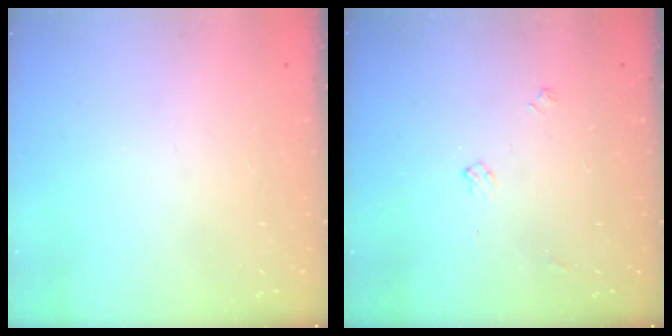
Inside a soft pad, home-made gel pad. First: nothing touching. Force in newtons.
{"total": 4.3, "press": 4.2, "slide": 0.7}